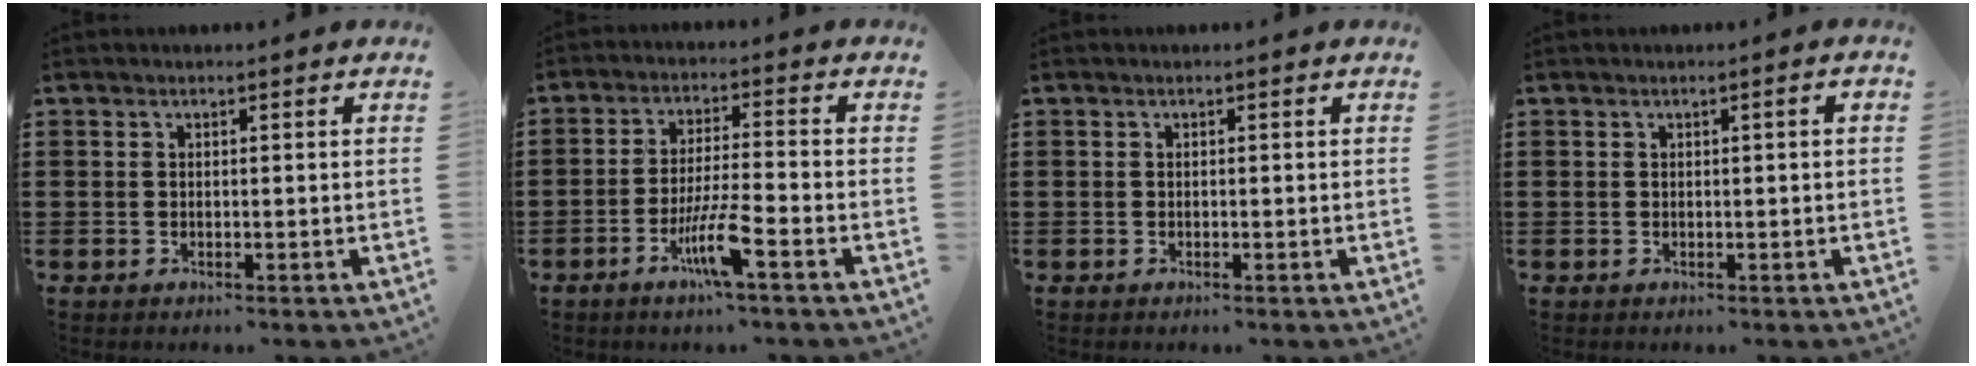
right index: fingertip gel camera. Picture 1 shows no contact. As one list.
[{"total": 7.1, "force": [-3.6, 0.4, 6.1], "torque": [-0.124, -0.013, -0.069]}, {"total": 0.0}, {"total": 0.6, "force": [0.0, 0.0, 0.6], "torque": [-0.009, -0.004, 0.001]}]